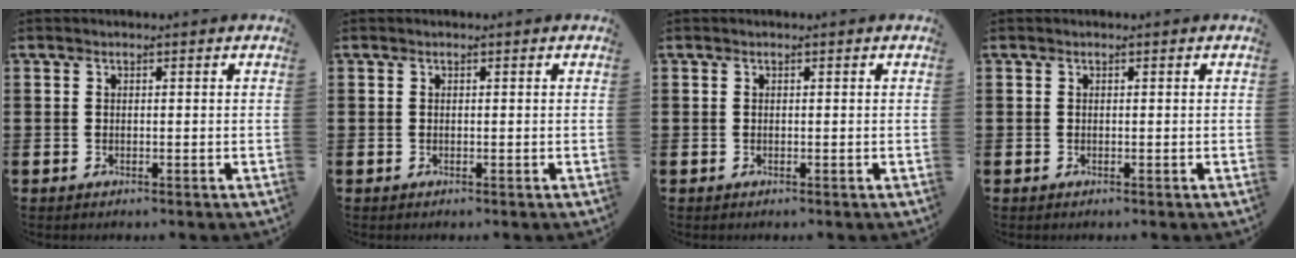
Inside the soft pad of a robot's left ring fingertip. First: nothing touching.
{"total": 0.0}
{"total": 0.0}
{"total": 0.0}